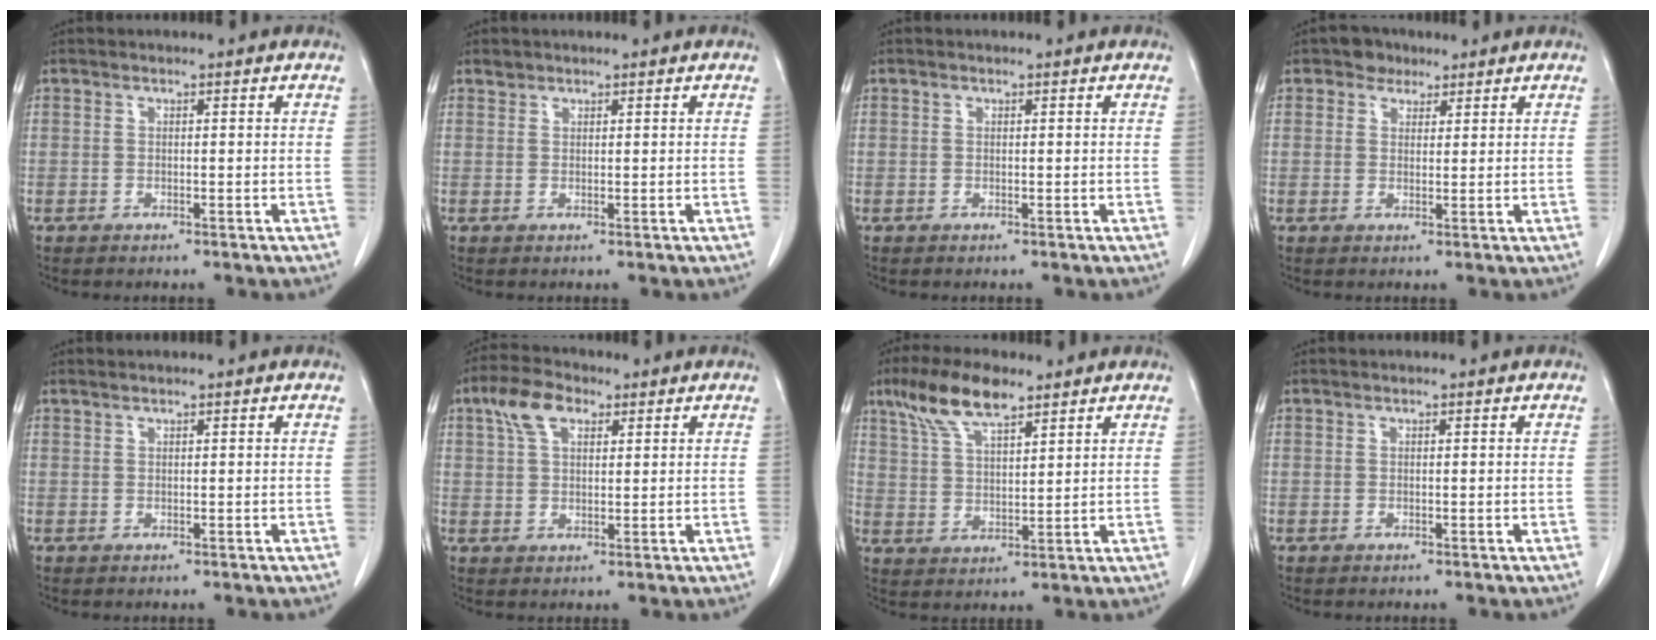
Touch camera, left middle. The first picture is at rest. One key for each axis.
{"total": 0.9, "fx": 0.7, "fy": 0.5, "fz": 0.0, "tx": 0.003, "ty": 0.003, "tz": 0.011}
{"total": 0.0}
{"total": 2.9, "fx": 1.8, "fy": 2.1, "fz": 0.5, "tx": -0.011, "ty": 0.006, "tz": 0.026}
{"total": 0.7, "fx": 0.7, "fy": -0.1, "fz": 0.2, "tx": -0.008, "ty": 0.003, "tz": 0.017}
{"total": 6.1, "fx": 3.1, "fy": 3.2, "fz": 4.1, "tx": -0.089, "ty": 0.017, "tz": 0.058}
{"total": 9.4, "fx": 6.6, "fy": 2.5, "fz": 6.1, "tx": -0.130, "ty": 0.017, "tz": 0.127}
{"total": 0.0}